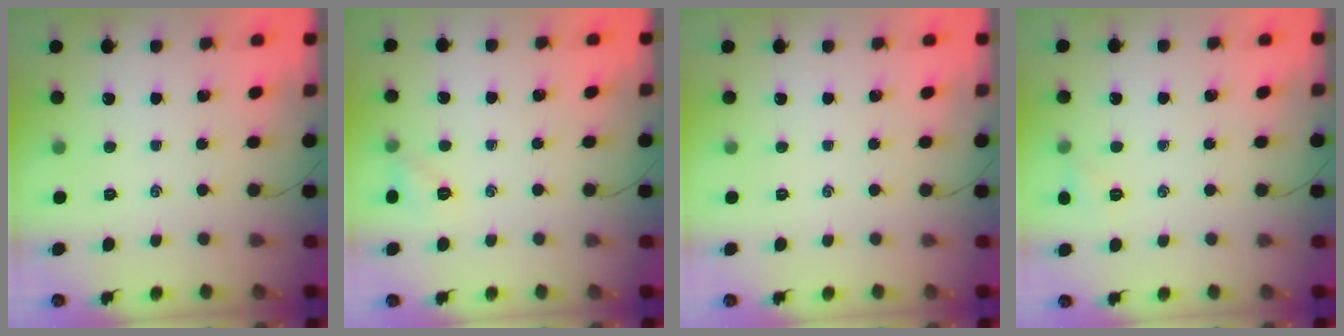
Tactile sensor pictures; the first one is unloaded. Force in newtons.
{"total": 5.5, "press": 5.2, "slide": 1.7}
{"total": 0.0}
{"total": 4.4, "press": 4.2, "slide": 1.3}